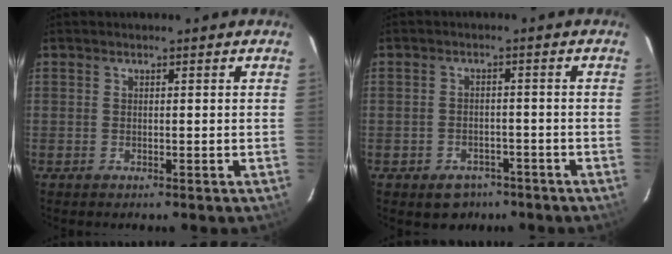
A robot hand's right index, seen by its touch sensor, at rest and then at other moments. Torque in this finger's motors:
{"motor_torque": [0.41, -0.40, 0.22, 0.01]}